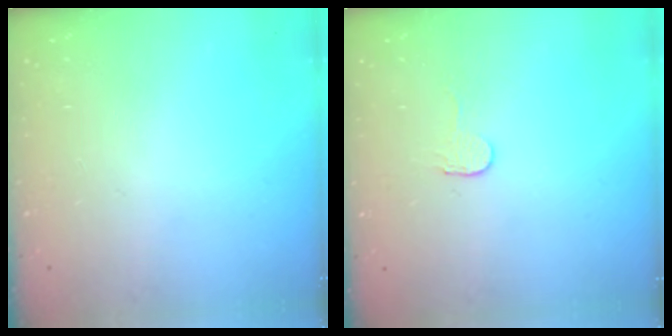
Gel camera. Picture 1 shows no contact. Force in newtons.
{"total": 2.7, "press": 2.7, "slide": 0.2}